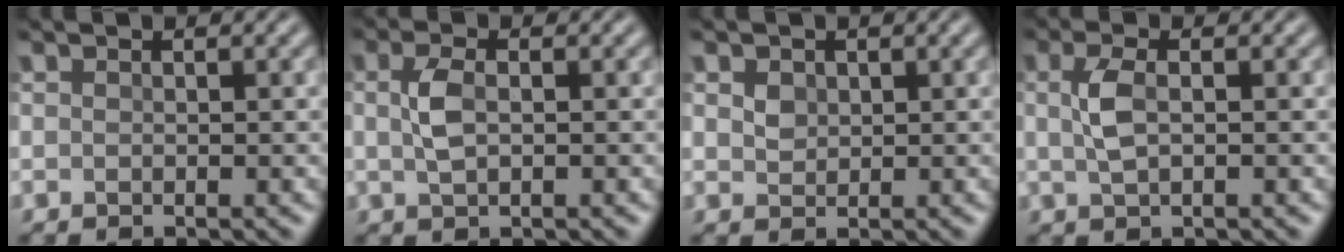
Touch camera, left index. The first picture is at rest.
{"total": 2.4, "force": [0.1, 1.1, 2.1], "torque": [-0.049, 0.004, 0.001]}
{"total": 1.6, "force": [0.7, 1.2, 0.8], "torque": [-0.020, 0.008, 0.011]}
{"total": 2.5, "force": [0.1, 1.0, 2.3], "torque": [-0.054, 0.004, 0.002]}